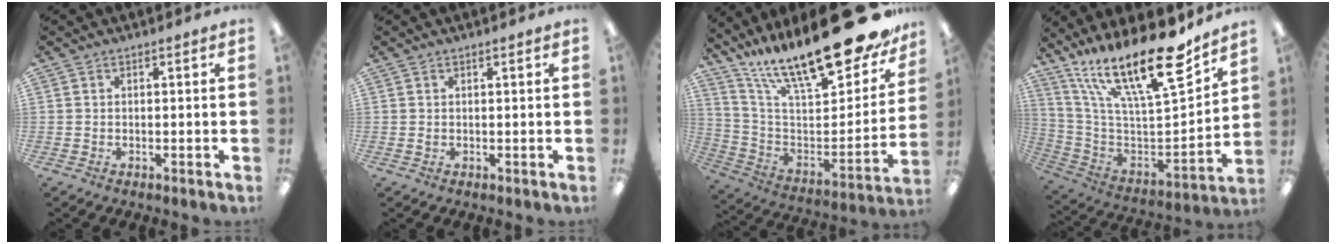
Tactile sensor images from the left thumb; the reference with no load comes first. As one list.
[{"total": 0.9, "force": [0.3, 0.4, 0.8], "torque": [-0.016, 0.002, 0.005]}, {"total": 25.5, "force": [19.4, 6.6, 15.2], "torque": [-0.224, -0.145, 0.320]}, {"total": 24.4, "force": [17.0, 6.3, 16.3], "torque": [-0.276, -0.117, 0.290]}]